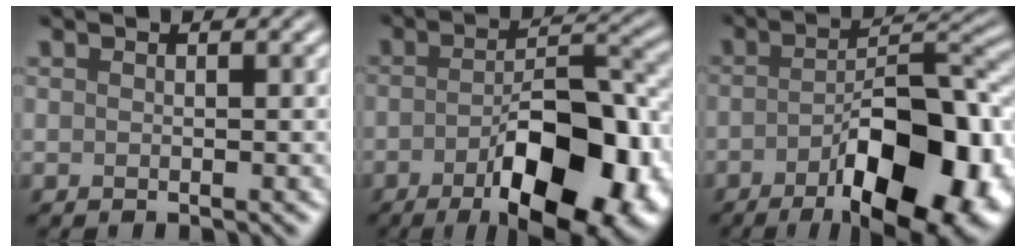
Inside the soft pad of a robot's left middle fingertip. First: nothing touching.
{"total": 12.2, "force": [-5.3, 4.7, 10.0], "torque": [-0.149, -0.006, -0.074]}
{"total": 13.5, "force": [-5.7, 5.1, 11.0], "torque": [-0.155, -0.002, -0.082]}